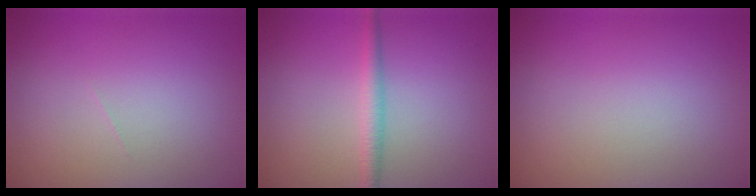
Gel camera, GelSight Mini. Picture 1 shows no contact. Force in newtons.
{"total": 2.0, "press": 2.0, "slide": 0.0}
{"total": 0.0}